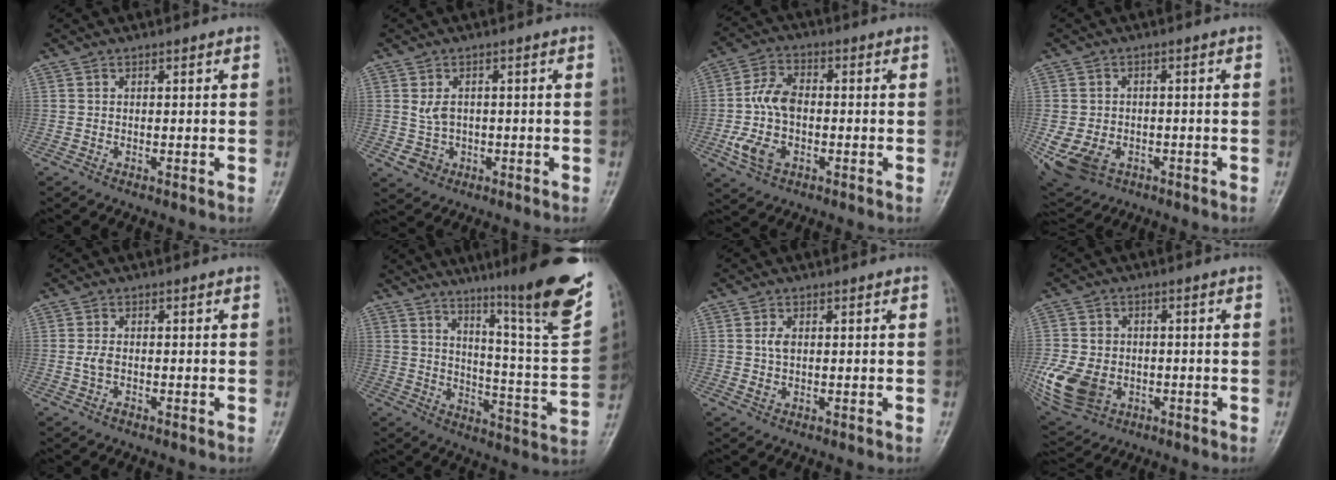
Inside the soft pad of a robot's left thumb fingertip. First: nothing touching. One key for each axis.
{"total": 3.8, "fx": -0.1, "fy": 3.1, "fz": 2.1, "tx": -0.024, "ty": 0.002, "tz": 0.006}
{"total": 10.1, "fx": -1.8, "fy": 6.4, "fz": 7.6, "tx": -0.149, "ty": 0.016, "tz": -0.037}
{"total": 9.8, "fx": -3.4, "fy": 7.3, "fz": 5.6, "tx": -0.117, "ty": 0.006, "tz": -0.046}
{"total": 1.8, "fx": -0.5, "fy": 1.0, "fz": 1.4, "tx": -0.034, "ty": 0.005, "tz": -0.013}
{"total": 22.4, "fx": 14.8, "fy": 1.7, "fz": 16.8, "tx": -0.209, "ty": -0.087, "tz": 0.212}
{"total": 2.2, "fx": 0.3, "fy": 1.4, "fz": 1.6, "tx": -0.030, "ty": -0.001, "tz": 0.007}
{"total": 14.0, "fx": -3.3, "fy": 10.8, "fz": 8.4, "tx": -0.179, "ty": -0.001, "tz": -0.046}